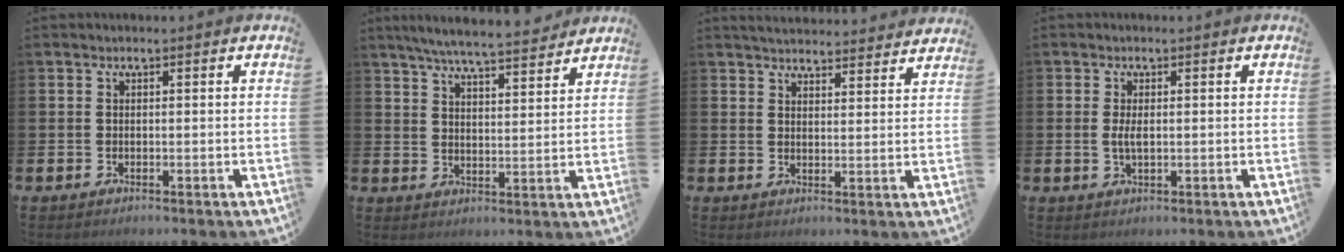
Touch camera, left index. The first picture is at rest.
{"total": 6.4, "force": [6.1, 0.2, 1.9], "torque": [-0.050, -0.037, 0.106]}
{"total": 4.4, "force": [4.4, 0.4, 0.3], "torque": [-0.012, -0.027, 0.079]}
{"total": 2.1, "force": [0.2, 0.8, 2.0], "torque": [-0.032, 0.000, 0.000]}